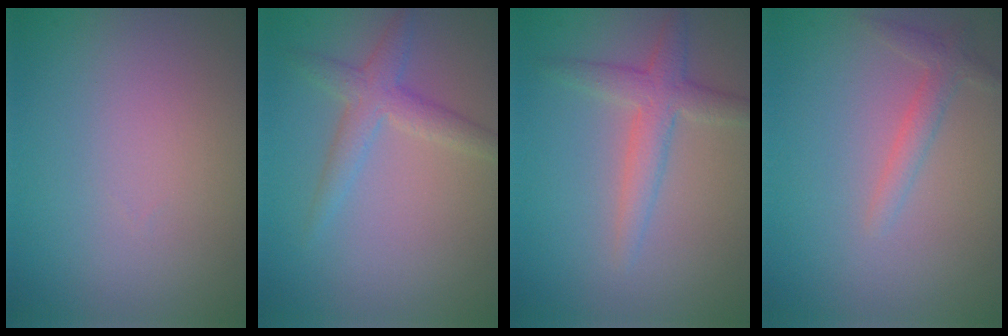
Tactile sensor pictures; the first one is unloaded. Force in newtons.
{"total": 2.6, "press": 2.6, "slide": 0.0}
{"total": 3.0, "press": 3.0, "slide": 0.1}
{"total": 1.6, "press": 1.6, "slide": 0.1}